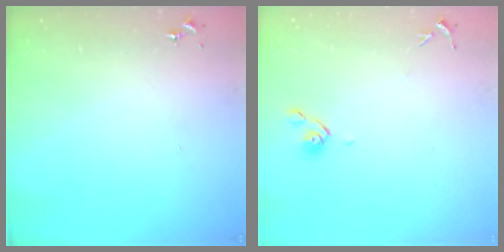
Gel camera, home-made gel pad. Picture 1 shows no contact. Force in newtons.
{"total": 5.8, "press": 5.8, "slide": 0.7}